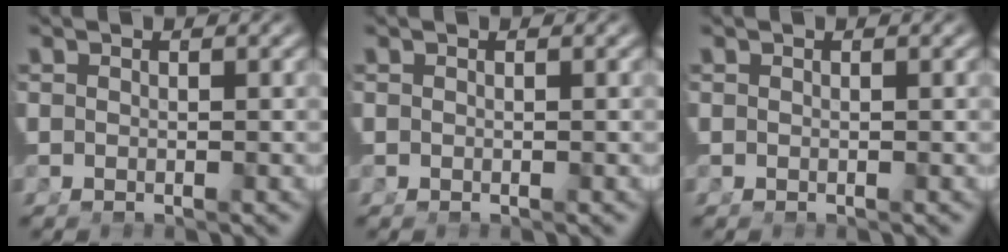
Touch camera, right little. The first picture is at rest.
{"total": 0.0}
{"total": 0.0}